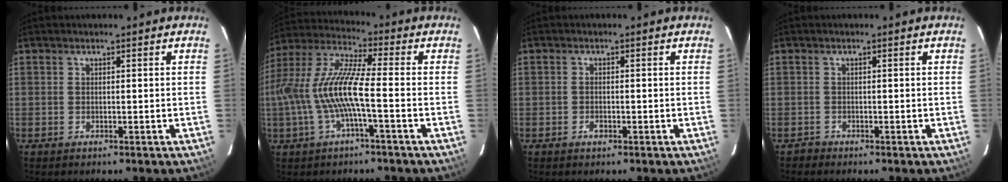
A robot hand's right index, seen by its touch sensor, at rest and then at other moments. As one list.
[{"total": 13.2, "force": [-2.8, 1.6, 12.8], "torque": [-0.257, 0.000, -0.053]}, {"total": 1.4, "force": [-0.7, 0.8, 0.9], "torque": [-0.017, 0.001, -0.011]}, {"total": 1.2, "force": [-1.0, 0.1, -0.8], "torque": [0.014, 0.004, -0.018]}]